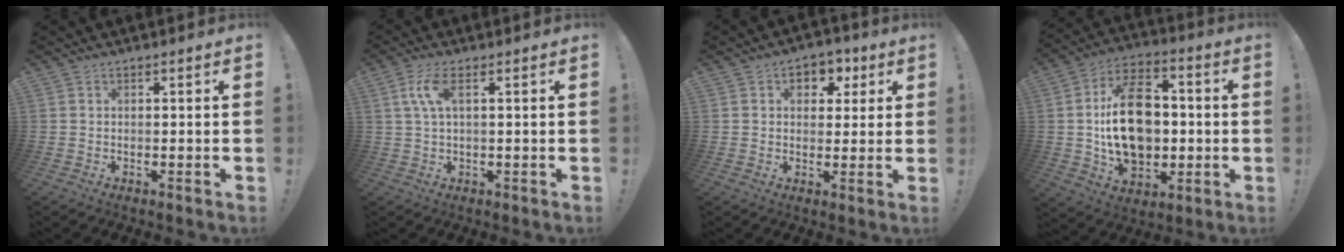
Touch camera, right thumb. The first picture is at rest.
{"total": 5.9, "force": [1.9, 1.9, 5.2], "torque": [-0.096, 0.002, 0.035]}
{"total": 6.6, "force": [2.1, 5.4, 3.1], "torque": [-0.024, -0.005, 0.036]}
{"total": 21.1, "force": [-0.3, 14.9, 14.9], "torque": [-0.254, 0.009, 0.002]}